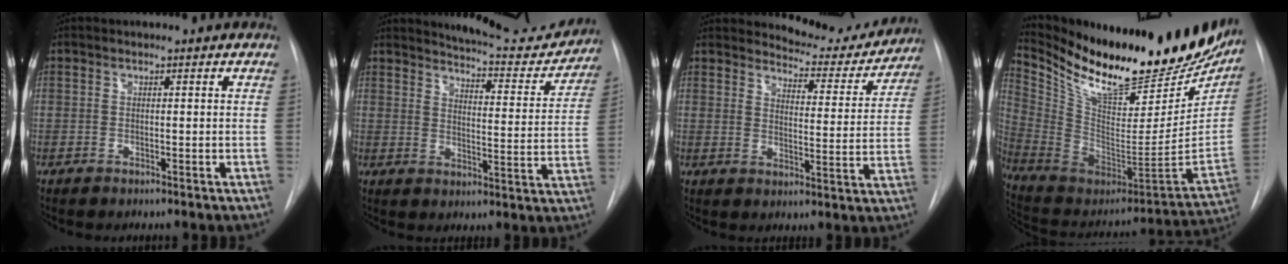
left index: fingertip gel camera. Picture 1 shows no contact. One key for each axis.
{"total": 14.8, "fx": 14.2, "fy": 2.5, "fz": 3.4, "tx": -0.037, "ty": -0.041, "tz": 0.167}
{"total": 12.0, "fx": 11.6, "fy": 2.7, "fz": 1.5, "tx": -0.008, "ty": -0.029, "tz": 0.138}
{"total": 30.8, "fx": 25.3, "fy": 9.3, "fz": 14.9, "tx": -0.257, "ty": -0.050, "tz": 0.377}